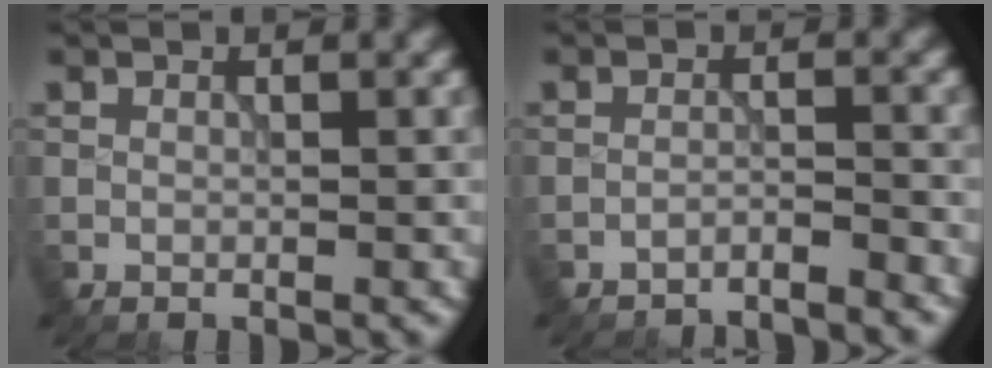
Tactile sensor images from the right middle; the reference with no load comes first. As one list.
[{"total": 2.7, "force": [-2.6, 0.1, 0.6], "torque": [-0.001, -0.002, -0.047]}]